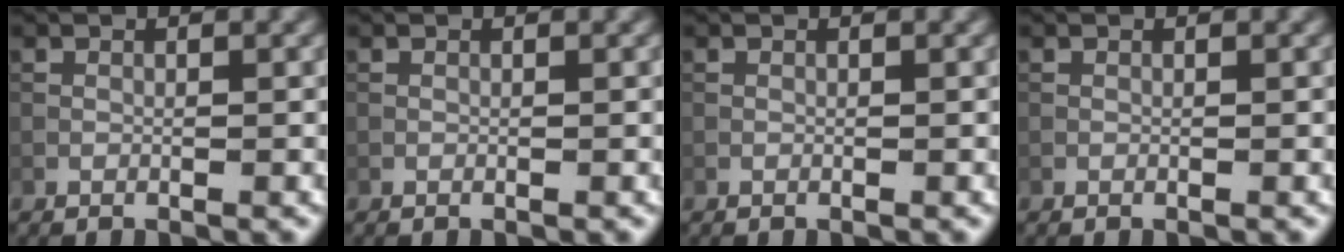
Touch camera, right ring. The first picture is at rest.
{"total": 0.0}
{"total": 0.0}
{"total": 0.0}